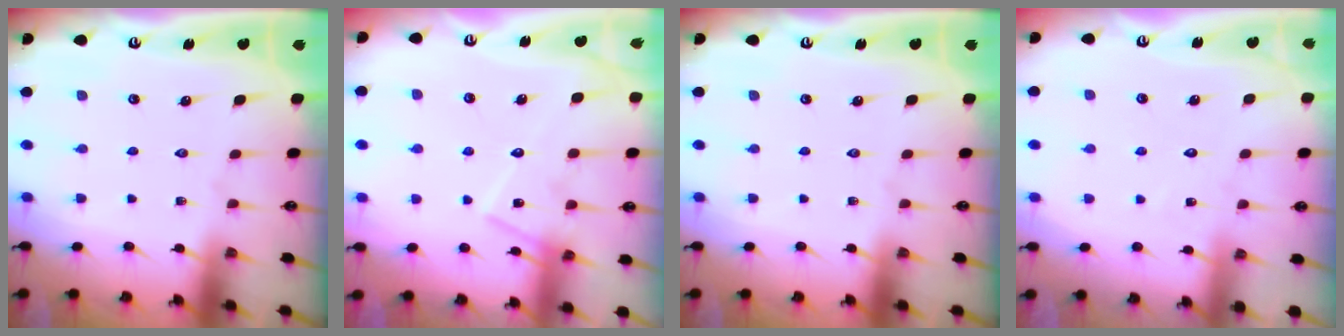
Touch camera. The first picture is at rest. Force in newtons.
{"total": 14.0, "press": 13.9, "slide": 0.9}
{"total": 0.0}
{"total": 4.9, "press": 4.9, "slide": 0.4}